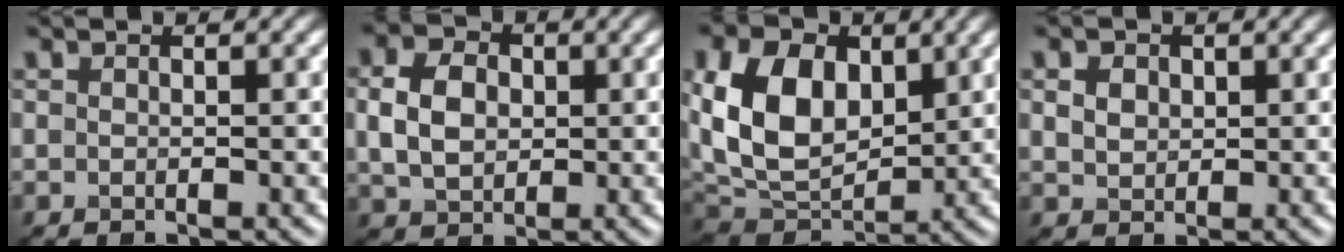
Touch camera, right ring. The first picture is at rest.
{"total": 4.9, "force": [0.4, 3.7, 3.1], "torque": [-0.072, 0.004, 0.004]}
{"total": 10.3, "force": [2.1, 7.0, 7.3], "torque": [-0.164, 0.001, 0.034]}
{"total": 2.2, "force": [0.7, 1.7, 1.2], "torque": [-0.025, 0.003, 0.011]}